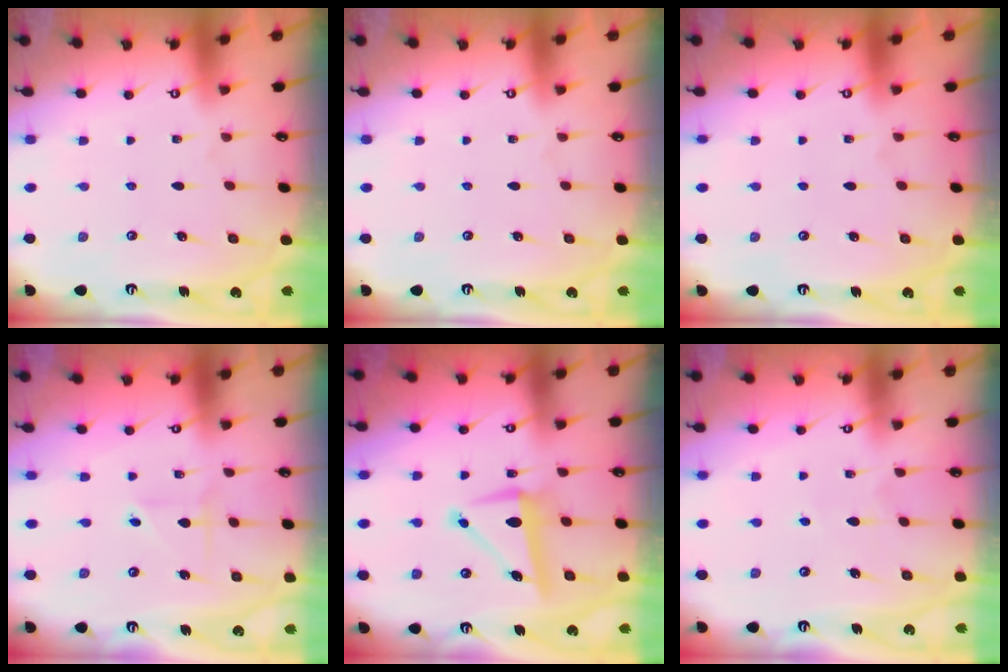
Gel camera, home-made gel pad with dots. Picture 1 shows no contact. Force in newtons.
{"total": 0.0}
{"total": 0.0}
{"total": 2.1, "press": 1.9, "slide": 0.7}
{"total": 9.1, "press": 8.9, "slide": 1.7}
{"total": 4.4, "press": 4.4, "slide": 0.3}